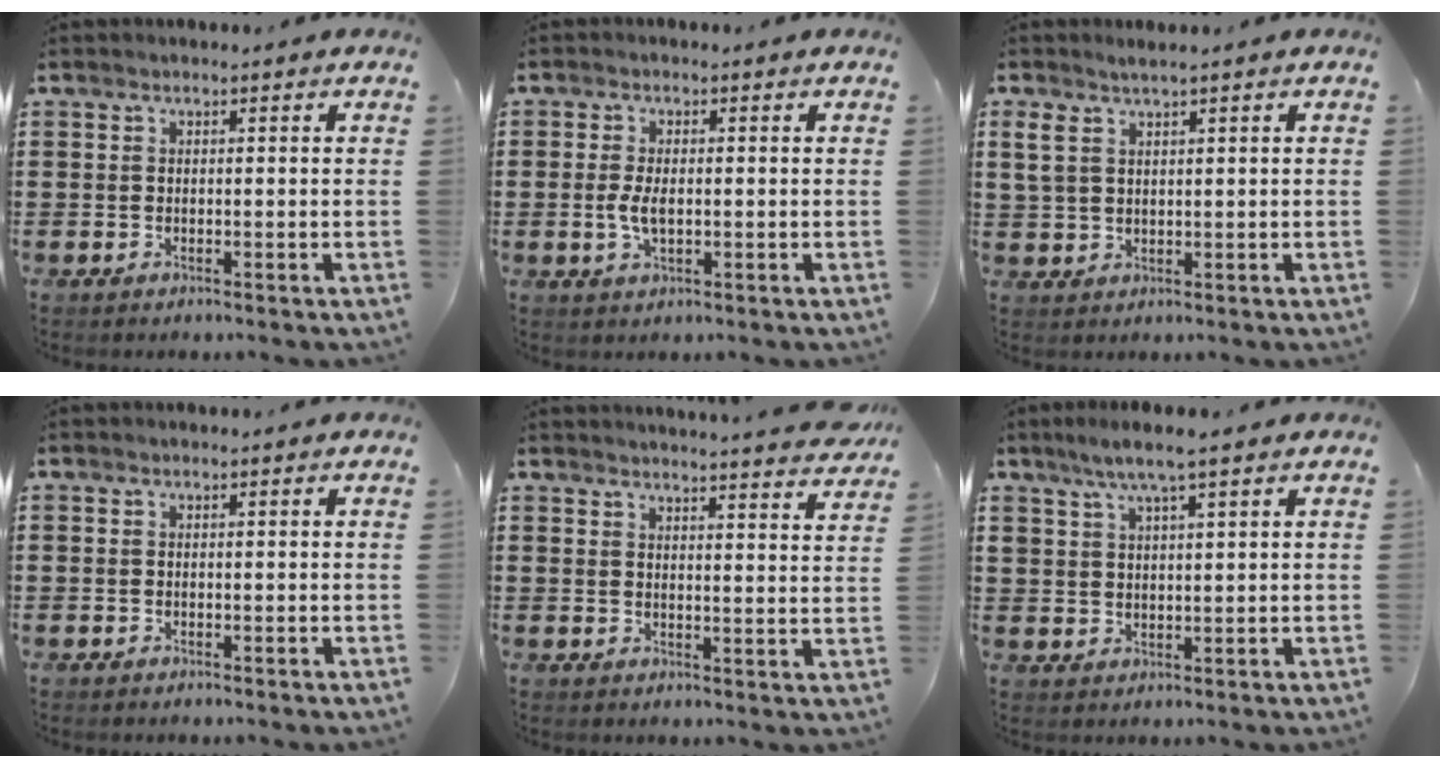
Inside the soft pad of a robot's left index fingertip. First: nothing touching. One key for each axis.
{"total": 3.6, "fx": -0.2, "fy": 1.6, "fz": 3.3, "tx": -0.077, "ty": -0.003, "tz": -0.009}
{"total": 2.7, "fx": 1.6, "fy": 1.0, "fz": 1.9, "tx": -0.042, "ty": 0.004, "tz": 0.030}
{"total": 0.0}
{"total": 4.0, "fx": 3.8, "fy": -0.7, "fz": 0.8, "tx": -0.022, "ty": -0.027, "tz": 0.066}
{"total": 4.7, "fx": 3.3, "fy": 0.7, "fz": 3.2, "tx": -0.068, "ty": 0.001, "tz": 0.058}